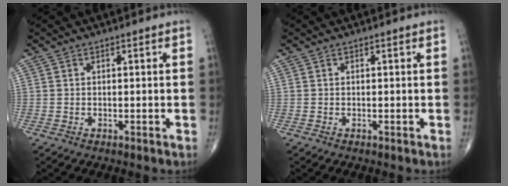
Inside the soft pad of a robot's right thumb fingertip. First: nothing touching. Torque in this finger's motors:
{"motor_torque": [0.16, 0.05, 0.13, 0.08, -0.01]}